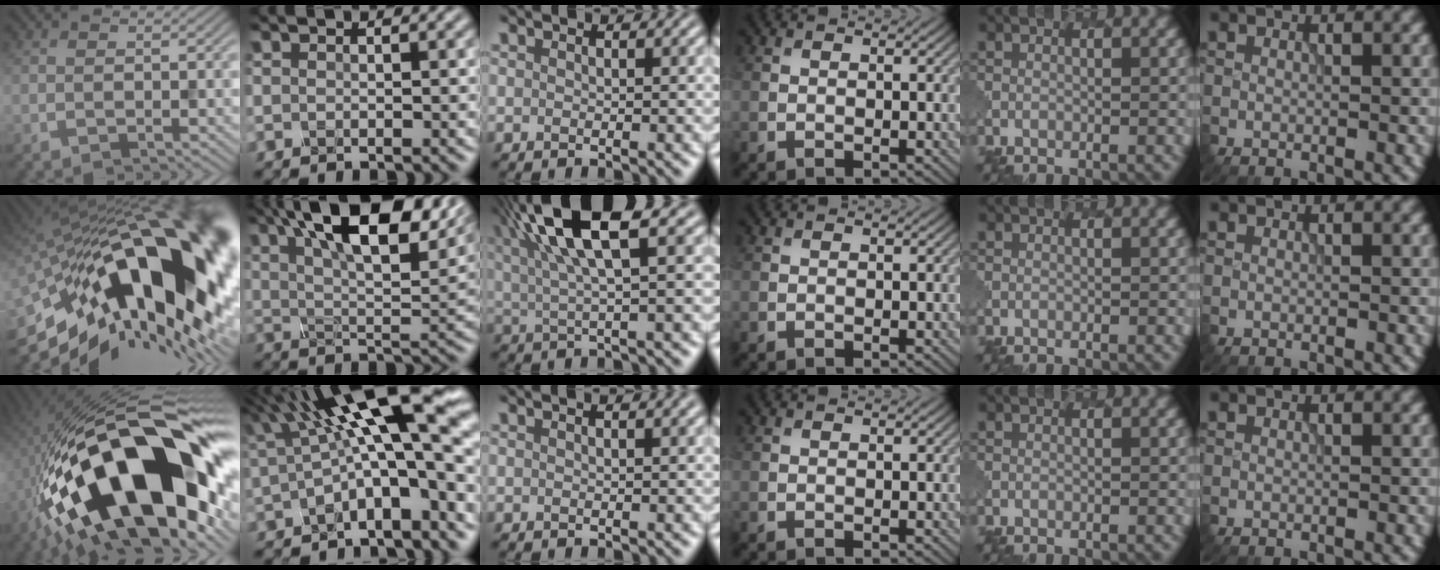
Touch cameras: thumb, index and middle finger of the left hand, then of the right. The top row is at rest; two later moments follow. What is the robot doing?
{"motion": "dispense", "object": "syringe"}